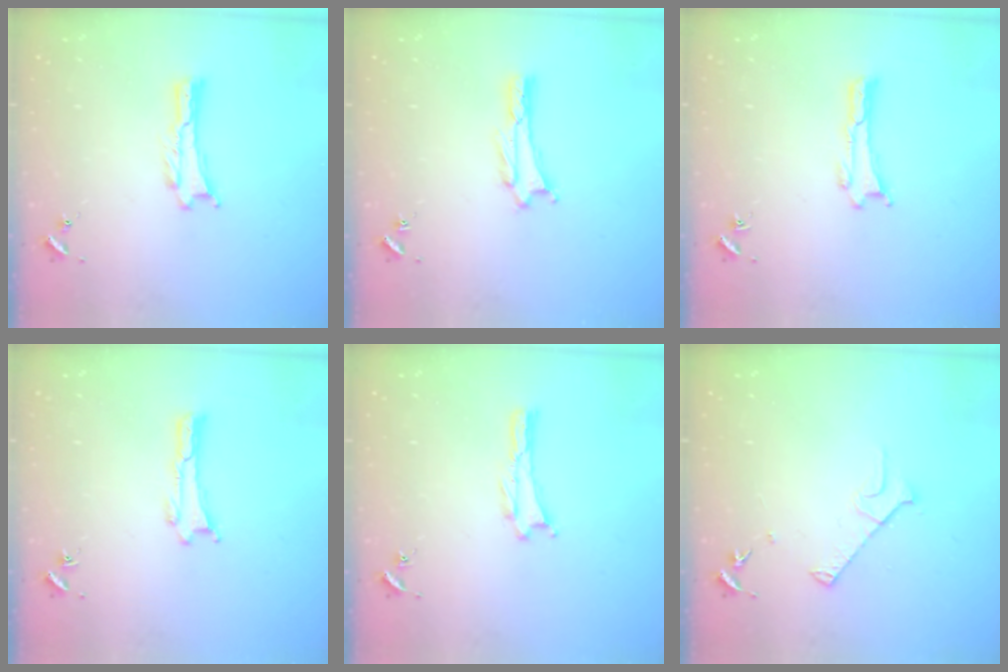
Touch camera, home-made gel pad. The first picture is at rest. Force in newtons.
{"total": 1.8, "press": 1.8, "slide": 0.2}
{"total": 0.0}
{"total": 0.0}
{"total": 0.0}
{"total": 3.9, "press": 3.9, "slide": 0.4}